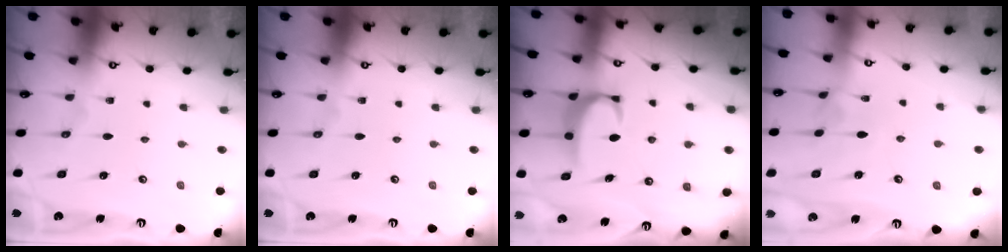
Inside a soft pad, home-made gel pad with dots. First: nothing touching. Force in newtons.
{"total": 0.0}
{"total": 3.2, "press": 3.2, "slide": 0.6}
{"total": 2.8, "press": 2.8, "slide": 0.4}